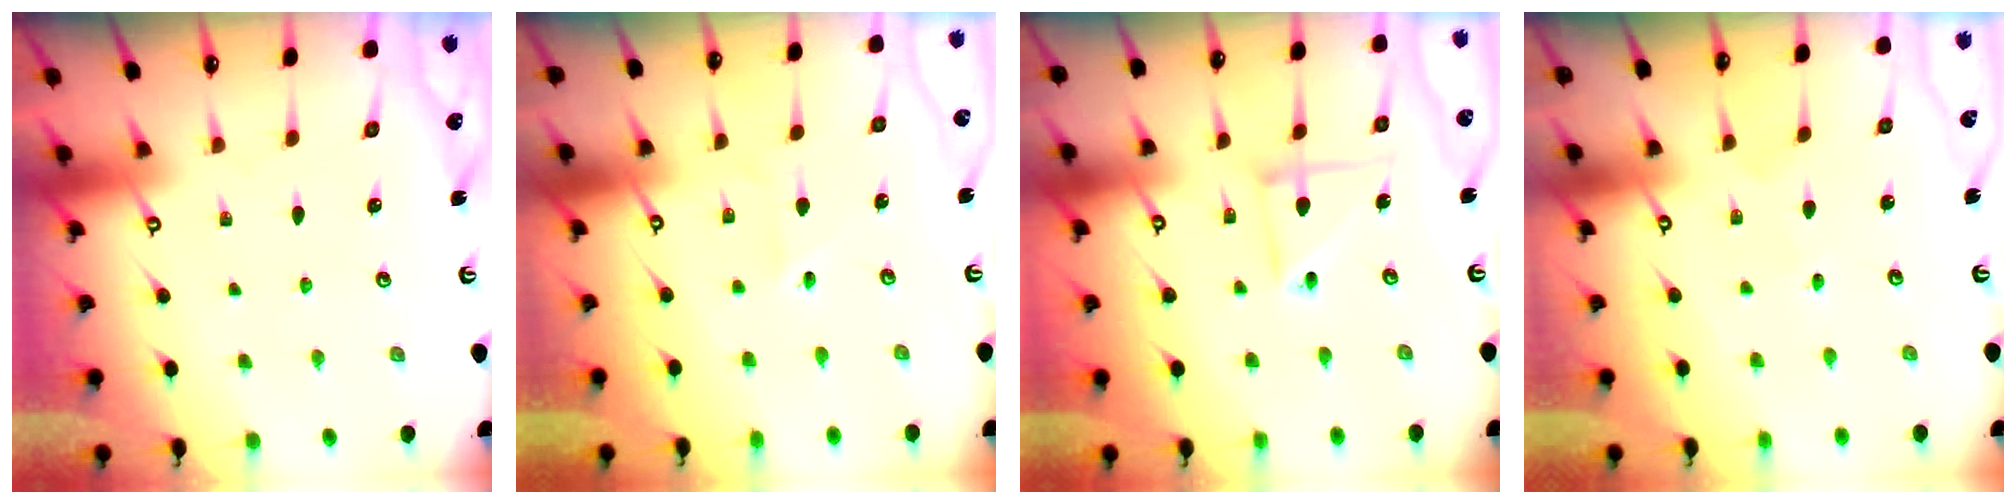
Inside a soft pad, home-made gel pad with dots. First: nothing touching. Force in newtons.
{"total": 1.8, "press": 1.8, "slide": 0.2}
{"total": 8.3, "press": 8.3, "slide": 0.7}
{"total": 0.7, "press": 0.7, "slide": 0.0}